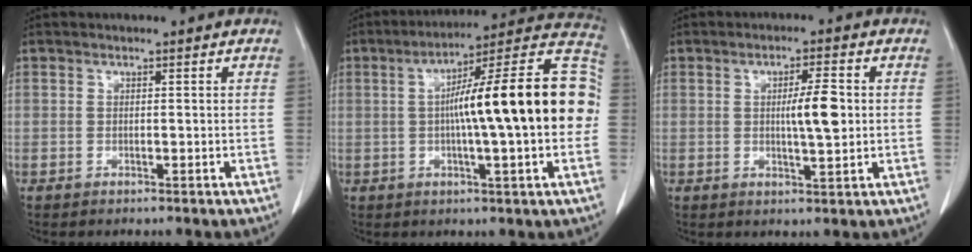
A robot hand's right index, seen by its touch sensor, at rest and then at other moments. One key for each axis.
{"total": 21.6, "fx": 0.2, "fy": 1.6, "fz": 21.5, "tx": -0.276, "ty": 0.040, "tz": -0.008}
{"total": 5.5, "fx": 0.3, "fy": 0.7, "fz": 5.4, "tx": -0.088, "ty": 0.000, "tz": 0.005}